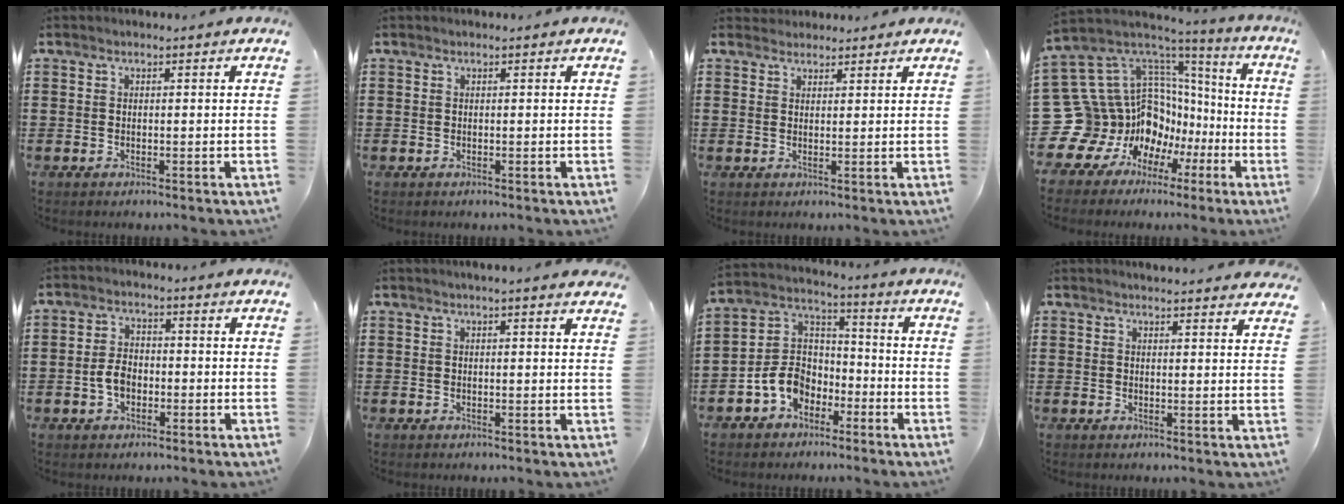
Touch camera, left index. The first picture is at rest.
{"total": 0.0}
{"total": 1.9, "force": [1.8, 0.6, 0.0], "torque": [-0.005, 0.003, 0.036]}
{"total": 15.3, "force": [-3.0, 13.9, 5.6], "torque": [-0.176, -0.043, 0.005]}
{"total": 4.0, "force": [-1.0, 2.6, 3.0], "torque": [-0.077, -0.001, -0.025]}
{"total": 1.6, "force": [1.4, -0.1, 0.8], "torque": [-0.018, 0.000, 0.026]}
{"total": 7.8, "force": [-4.0, 6.1, 2.9], "torque": [-0.091, 0.019, -0.083]}
{"total": 2.3, "force": [2.3, -0.1, 0.0], "torque": [-0.007, -0.006, 0.044]}